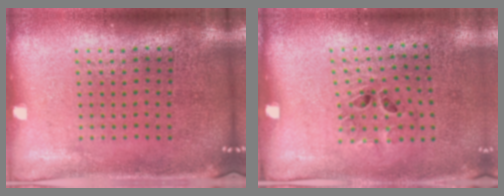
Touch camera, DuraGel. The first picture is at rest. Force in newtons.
{"total": 1.3, "press": 0.7, "slide": 1.1}